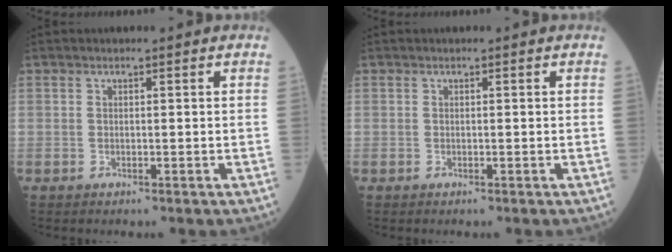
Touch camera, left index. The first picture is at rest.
{"total": 0.0}